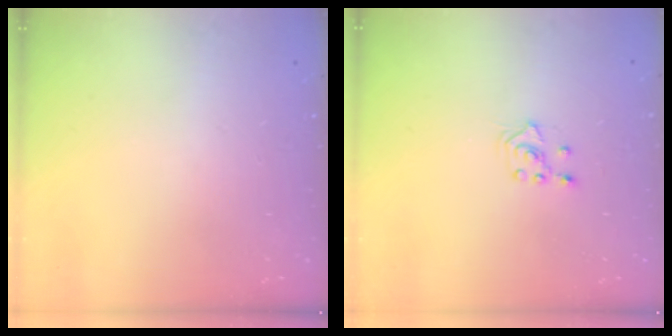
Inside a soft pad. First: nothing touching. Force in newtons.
{"total": 3.3, "press": 3.2, "slide": 0.8}